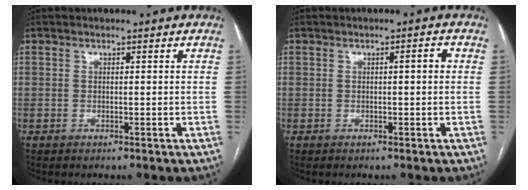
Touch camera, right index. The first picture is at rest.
{"total": 1.5, "force": [0.1, 0.2, 1.5], "torque": [-0.020, 0.005, 0.002]}